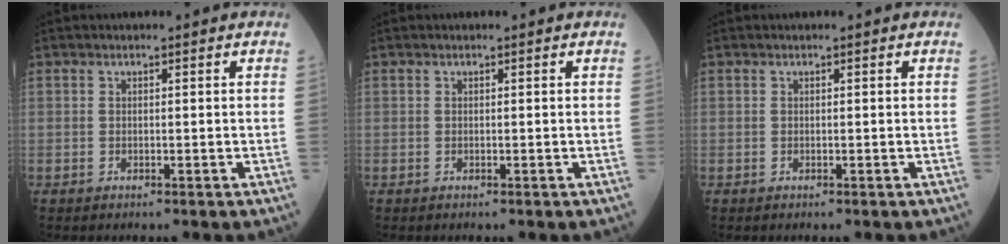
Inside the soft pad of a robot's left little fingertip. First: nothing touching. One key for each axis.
{"total": 0.0}
{"total": 0.0}